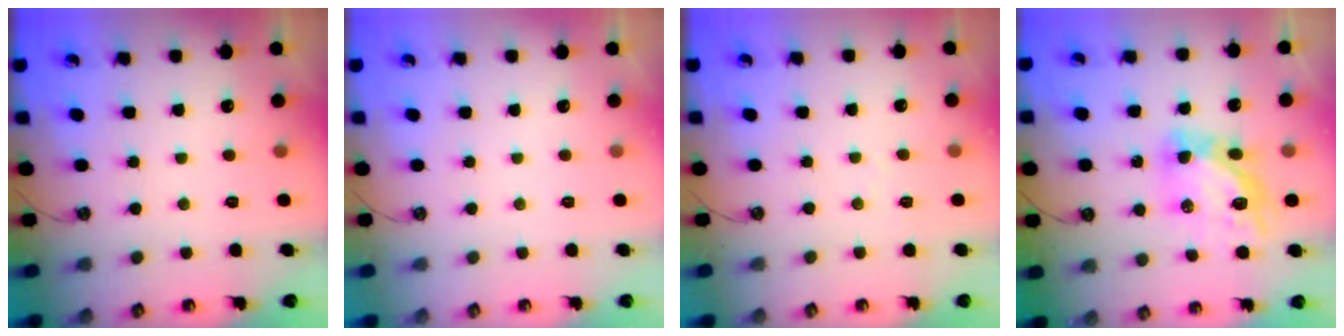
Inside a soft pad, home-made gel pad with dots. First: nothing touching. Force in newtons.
{"total": 0.0}
{"total": 3.4, "press": 3.4, "slide": 0.3}
{"total": 12.3, "press": 12.2, "slide": 1.5}